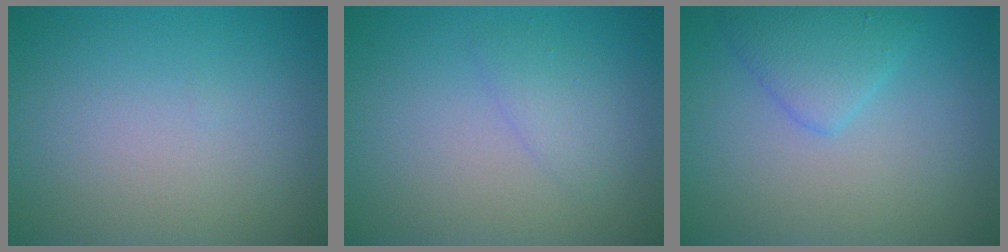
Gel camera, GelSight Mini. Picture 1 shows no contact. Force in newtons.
{"total": 1.4, "press": 1.4, "slide": 0.2}
{"total": 2.7, "press": 2.7, "slide": 0.2}